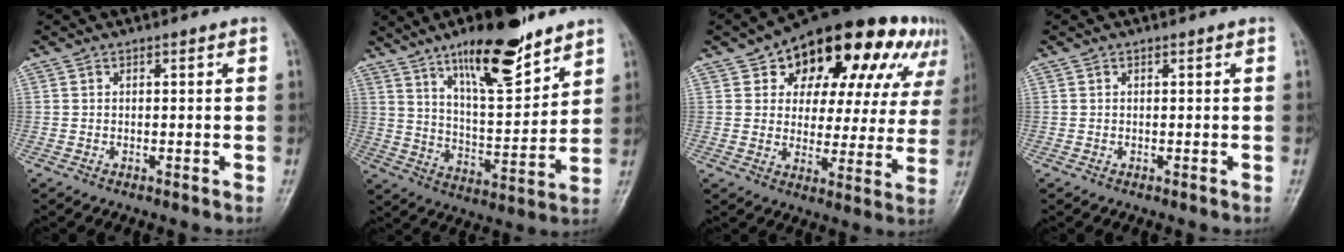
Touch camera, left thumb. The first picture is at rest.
{"total": 16.8, "force": [11.4, 4.7, 11.4], "torque": [-0.160, -0.067, 0.196]}
{"total": 24.4, "force": [13.0, 13.6, 15.6], "torque": [-0.173, 0.006, 0.179]}
{"total": 0.0}